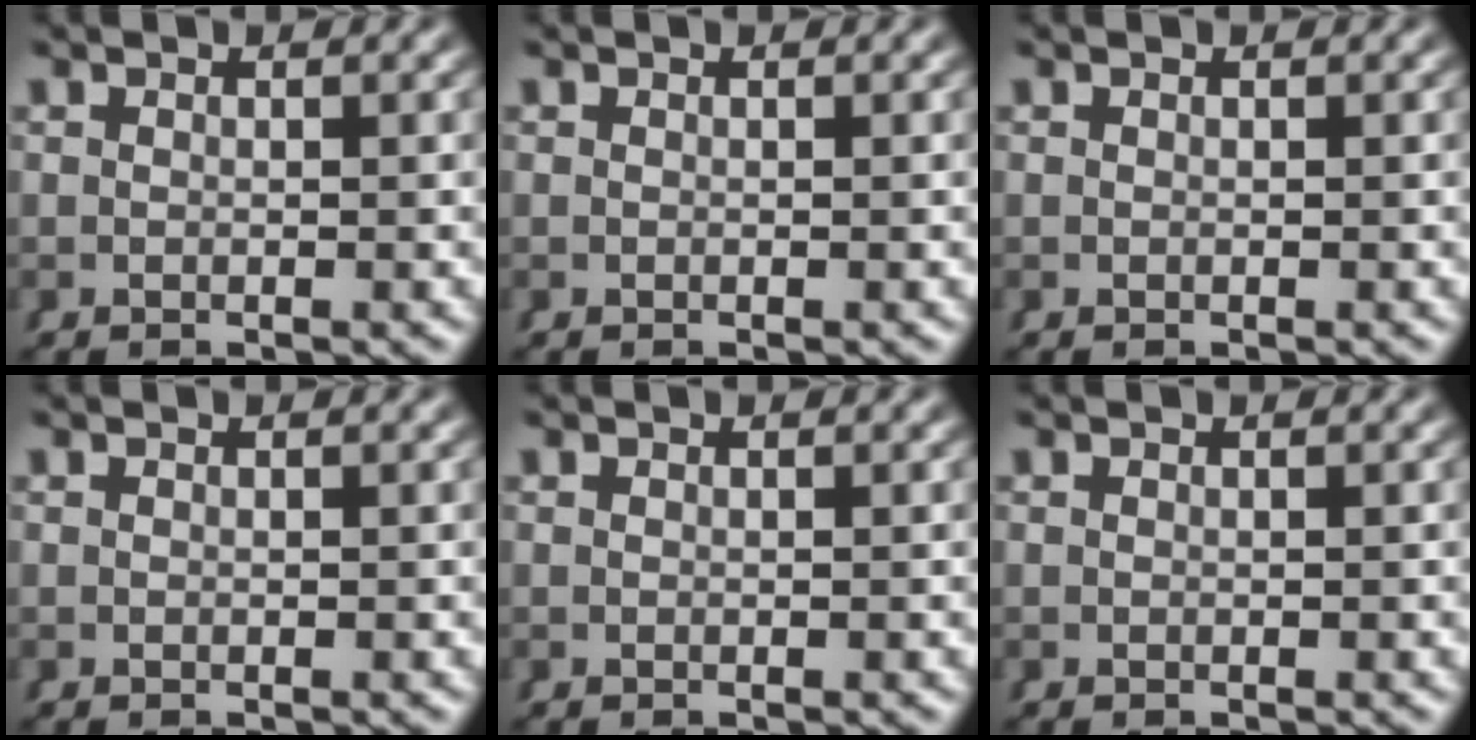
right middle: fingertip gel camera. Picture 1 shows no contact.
{"total": 0.0}
{"total": 0.0}
{"total": 0.0}
{"total": 0.0}
{"total": 0.0}